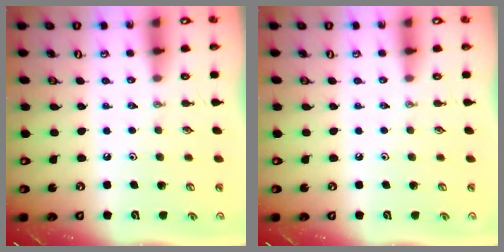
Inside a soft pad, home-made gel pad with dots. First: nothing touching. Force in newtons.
{"total": 0.0}